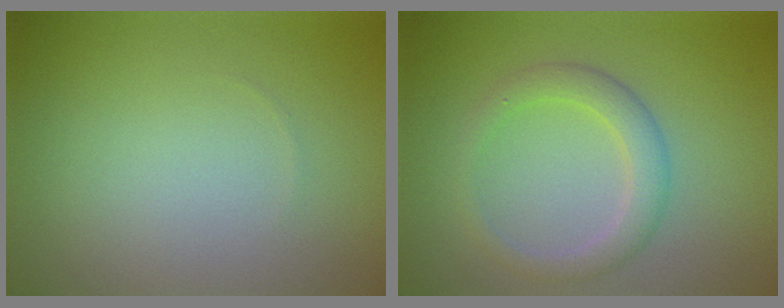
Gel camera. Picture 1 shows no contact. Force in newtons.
{"total": 2.8, "press": 2.8, "slide": 0.1}